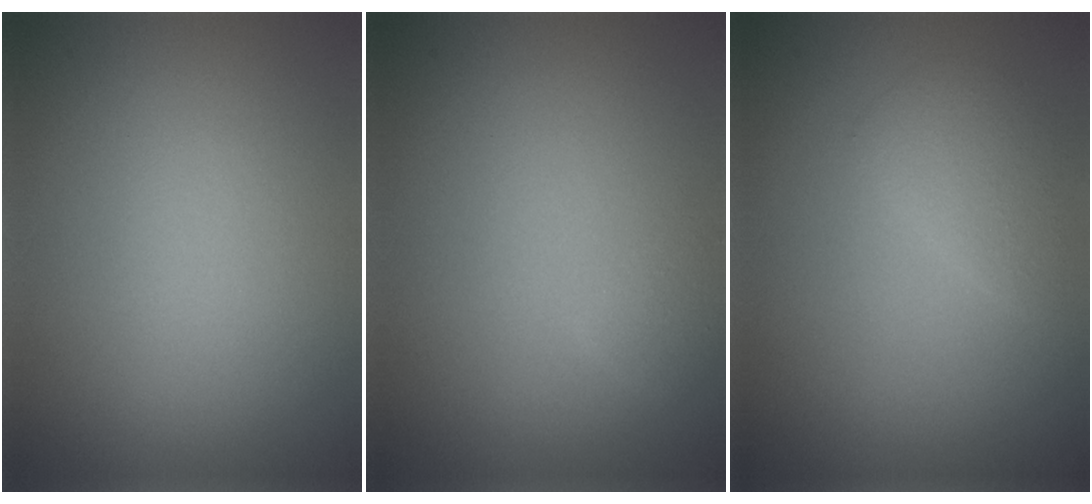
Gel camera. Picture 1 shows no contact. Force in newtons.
{"total": 1.2, "press": 1.2, "slide": 0.0}
{"total": 1.7, "press": 1.7, "slide": 0.1}